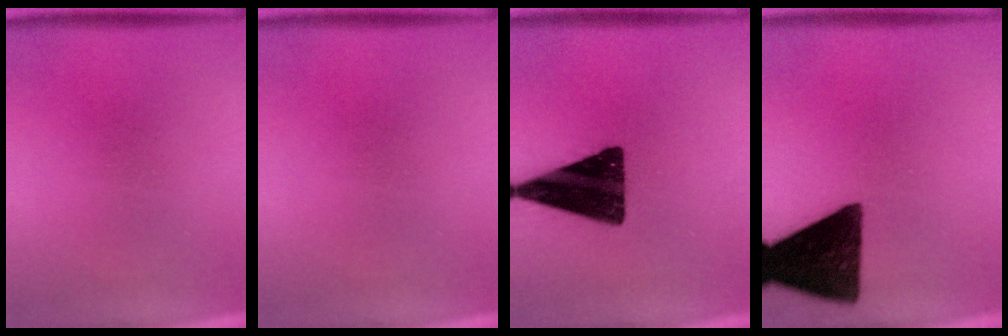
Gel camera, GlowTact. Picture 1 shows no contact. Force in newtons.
{"total": 0.0}
{"total": 16.5}
{"total": 15.0}